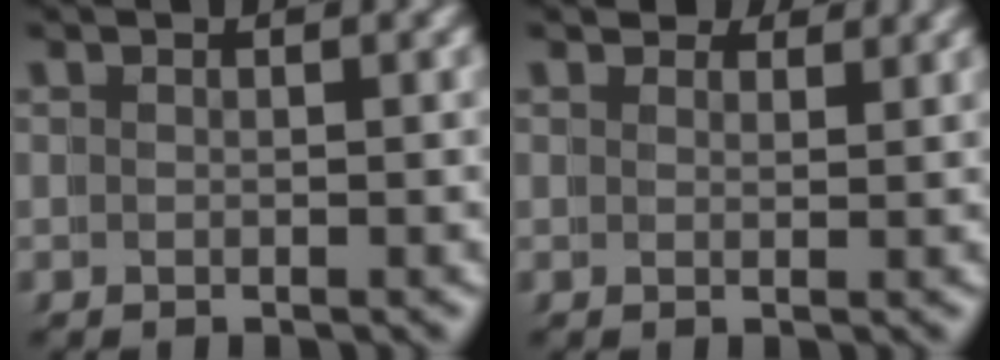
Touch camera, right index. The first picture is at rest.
{"total": 2.7, "force": [2.7, 0.1, 0.2], "torque": [0.001, 0.002, 0.041]}